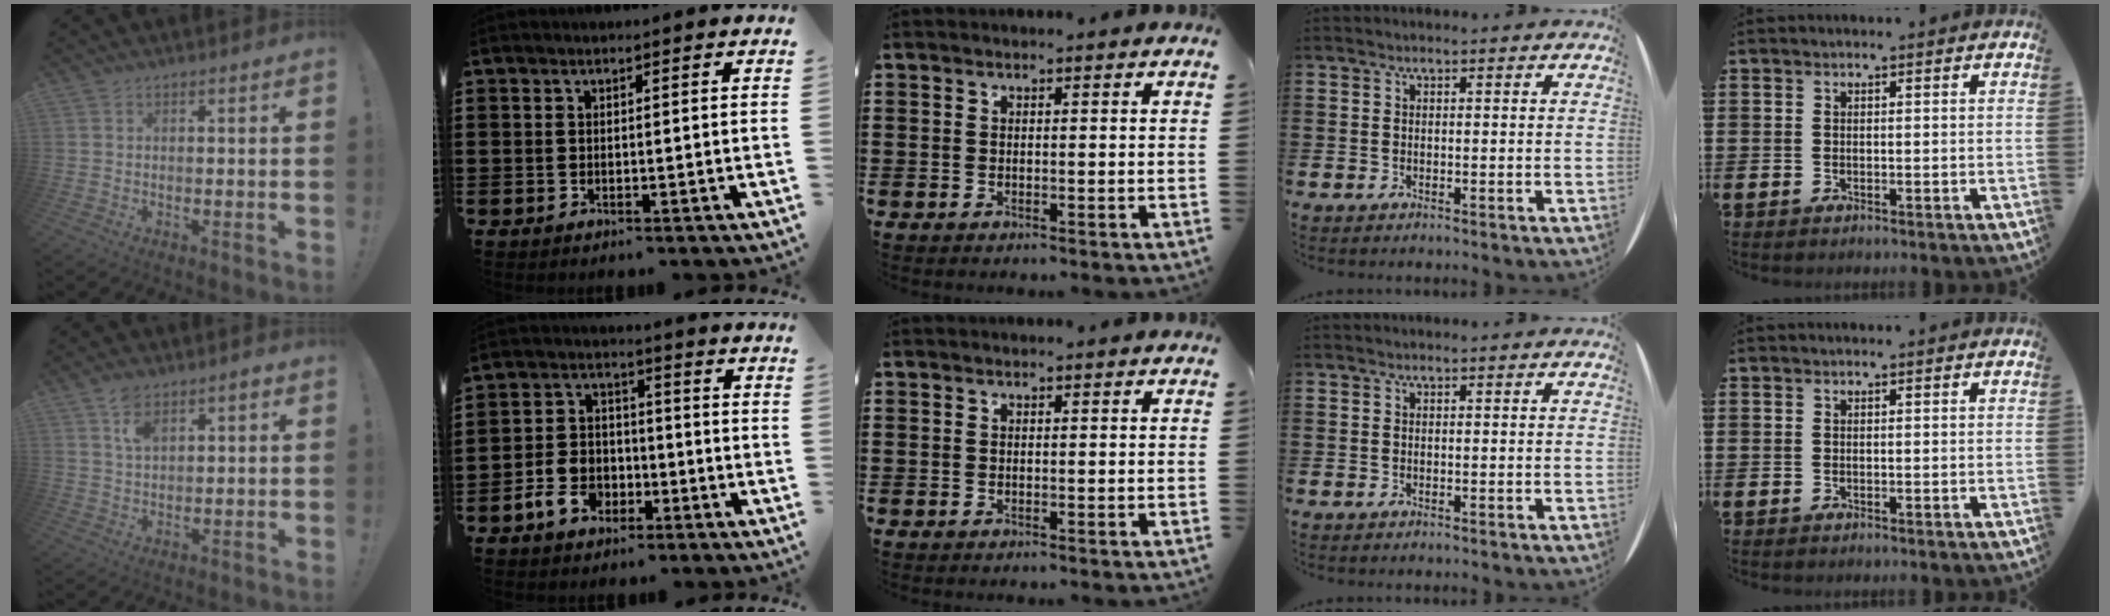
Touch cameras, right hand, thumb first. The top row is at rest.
{"thumb": {"total": 6.0, "force": [2.9, 3.2, 4.2], "torque": [-0.071, -0.001, 0.051]}, "index": {"total": 6.1, "force": [-3.0, 4.5, 2.8], "torque": [-0.072, 0.014, -0.060]}}